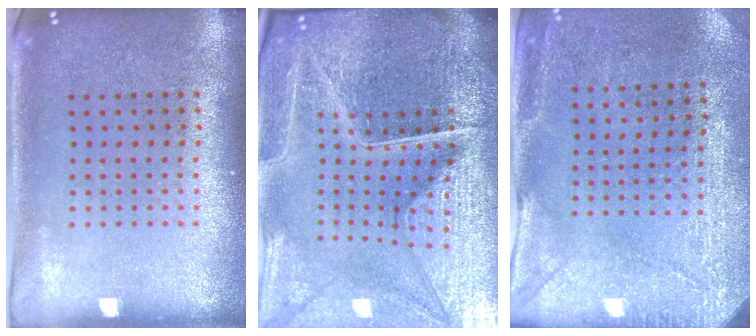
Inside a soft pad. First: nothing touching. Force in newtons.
{"total": 5.8, "press": 5.4, "slide": 2.1}
{"total": 2.9, "press": 2.6, "slide": 1.3}